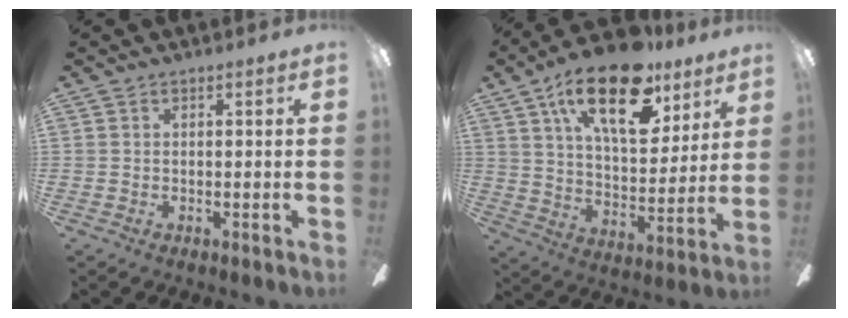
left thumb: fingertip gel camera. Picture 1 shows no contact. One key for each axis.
{"total": 22.9, "fx": 13.6, "fy": 10.3, "fz": 15.3, "tx": -0.243, "ty": -0.061, "tz": 0.230}